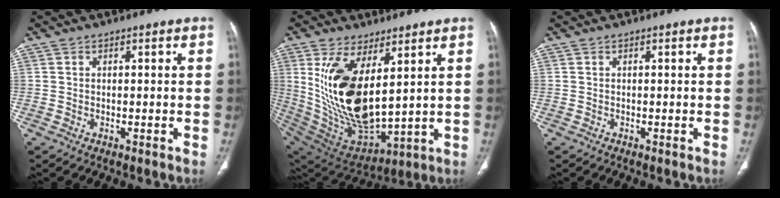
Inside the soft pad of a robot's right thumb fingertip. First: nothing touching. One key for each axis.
{"total": 20.0, "fx": 5.4, "fy": 9.3, "fz": 16.9, "tx": -0.318, "ty": -0.039, "tz": 0.128}
{"total": 0.0}